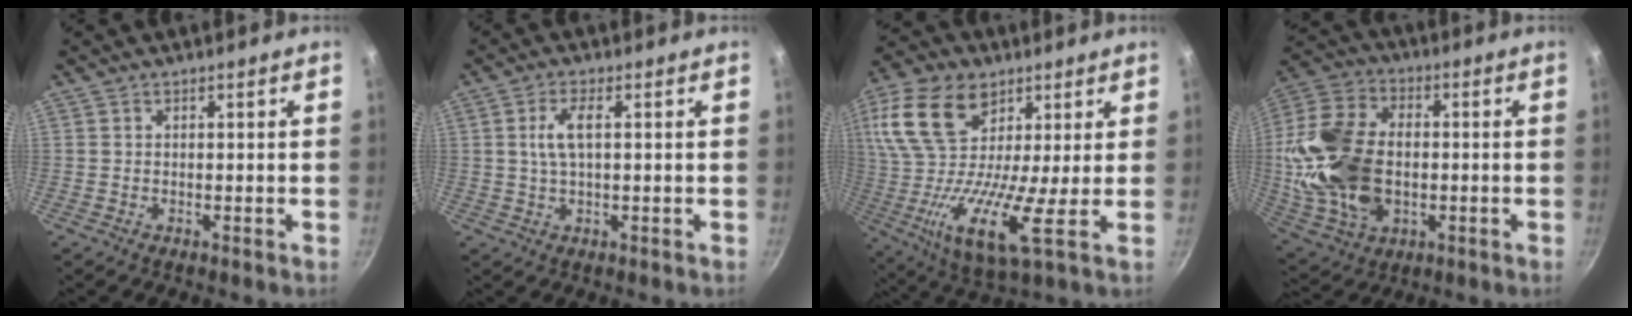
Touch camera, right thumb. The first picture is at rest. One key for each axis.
{"total": 4.7, "fx": 0.8, "fy": 1.6, "fz": 4.3, "tx": -0.096, "ty": 0.007, "tz": 0.015}
{"total": 23.1, "fx": 8.4, "fy": 11.9, "fz": 18.0, "tx": -0.361, "ty": -0.011, "tz": 0.132}
{"total": 21.8, "fx": -1.0, "fy": 14.7, "fz": 16.1, "tx": -0.310, "ty": 0.020, "tz": -0.012}